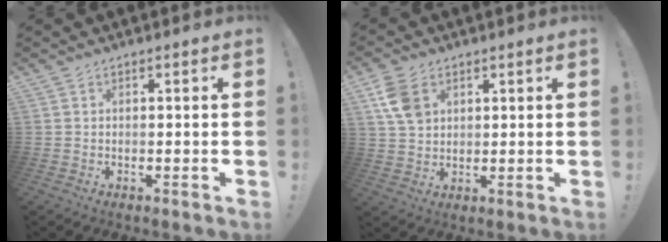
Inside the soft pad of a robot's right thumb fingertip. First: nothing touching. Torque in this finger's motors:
{"motor_torque": [0.07, 0.12, 0.23, 0.42, 0.23]}